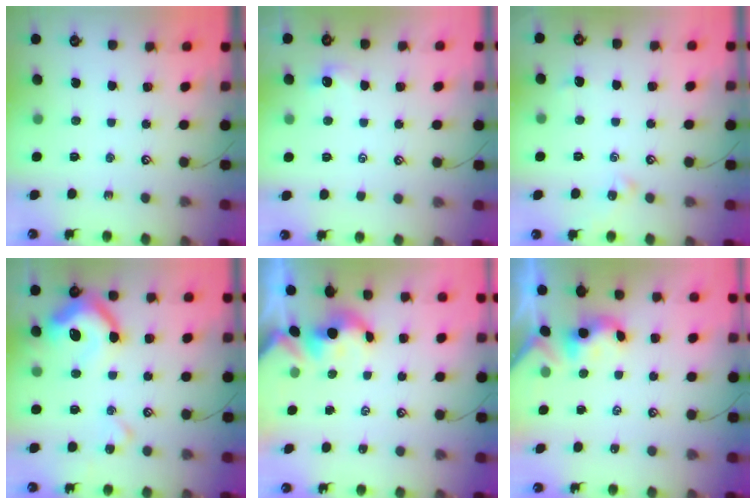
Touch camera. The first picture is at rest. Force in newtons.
{"total": 1.1, "press": 1.0, "slide": 0.4}
{"total": 2.3, "press": 2.2, "slide": 0.6}
{"total": 13.0, "press": 12.9, "slide": 1.6}
{"total": 1.6, "press": 1.6, "slide": 0.1}
{"total": 2.3, "press": 2.3, "slide": 0.2}